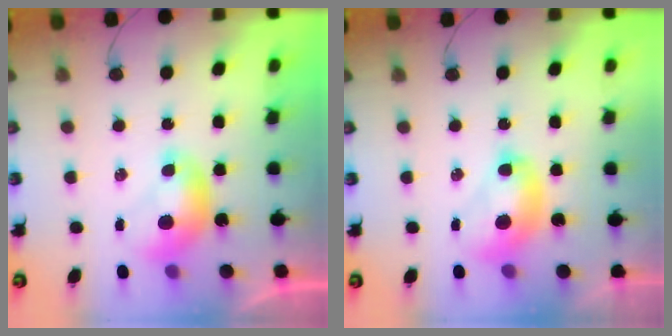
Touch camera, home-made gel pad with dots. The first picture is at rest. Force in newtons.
{"total": 2.5, "press": 2.5, "slide": 0.1}